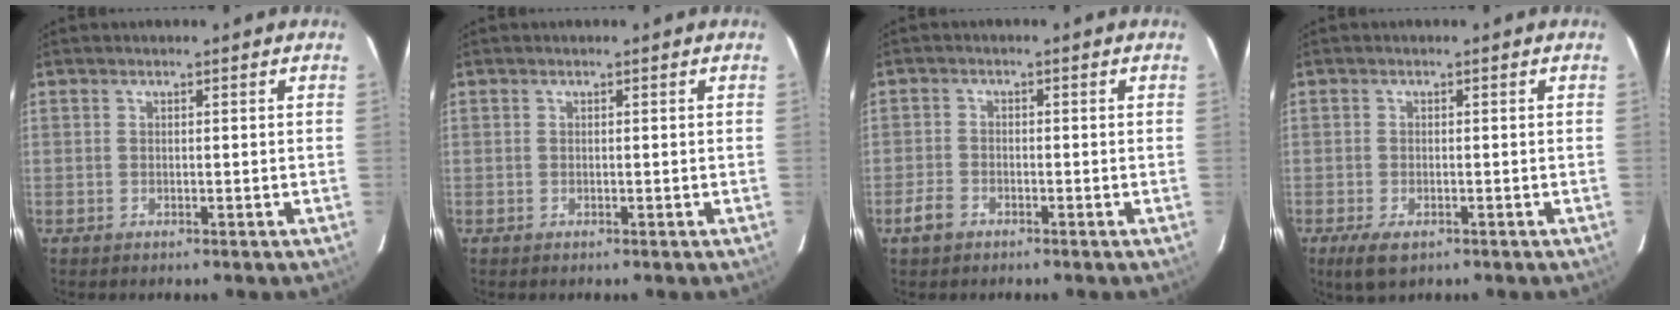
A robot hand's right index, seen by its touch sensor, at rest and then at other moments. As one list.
[{"total": 0.0}, {"total": 2.7, "force": [-1.8, 1.7, 1.1], "torque": [-0.029, 0.002, -0.029]}, {"total": 3.6, "force": [-2.1, 1.6, 2.5], "torque": [-0.053, -0.008, -0.030]}]